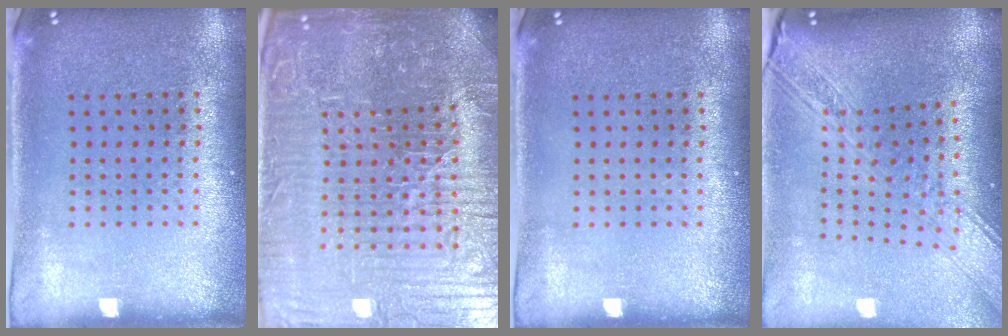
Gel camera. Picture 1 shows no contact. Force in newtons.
{"total": 6.6, "press": 6.1, "slide": 2.5}
{"total": 0.0}
{"total": 3.2, "press": 2.4, "slide": 2.0}